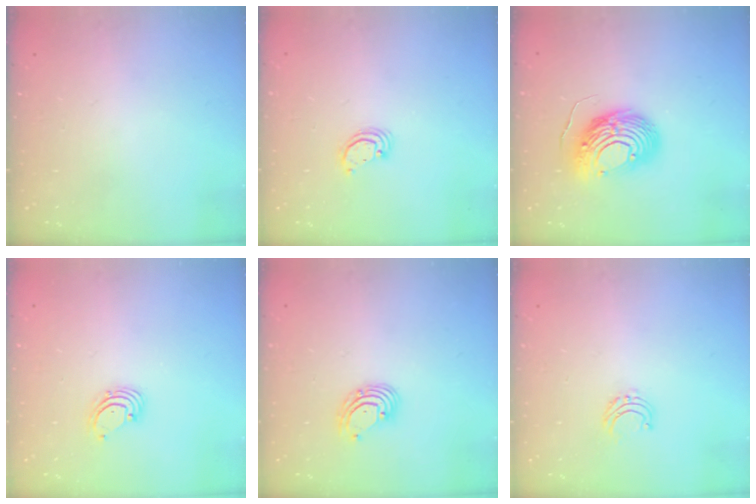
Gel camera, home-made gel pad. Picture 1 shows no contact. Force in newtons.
{"total": 2.8, "press": 2.8, "slide": 0.2}
{"total": 12.8, "press": 12.7, "slide": 1.3}
{"total": 1.6, "press": 1.6, "slide": 0.1}
{"total": 3.9, "press": 3.9, "slide": 0.6}
{"total": 4.7, "press": 4.7, "slide": 0.4}